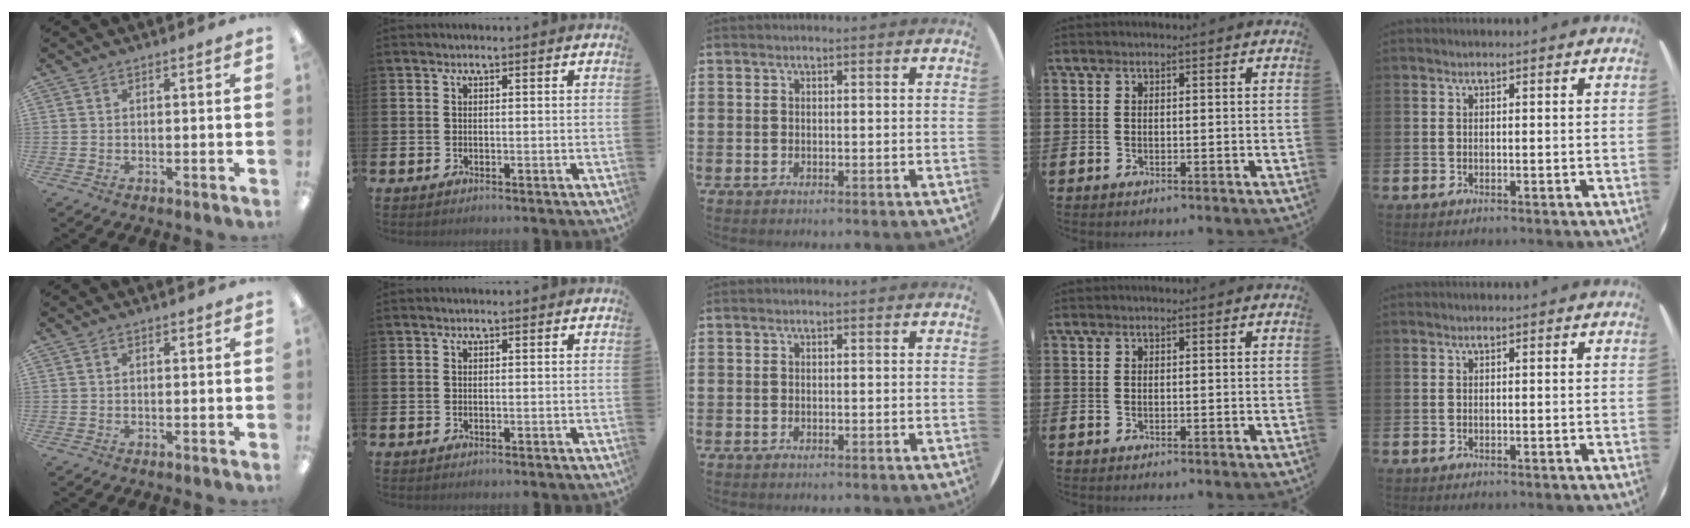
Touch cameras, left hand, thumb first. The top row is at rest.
{"thumb": {"total": 0.6, "force": [0.2, 0.4, 0.4], "torque": [0.001, 0.000, 0.002]}}